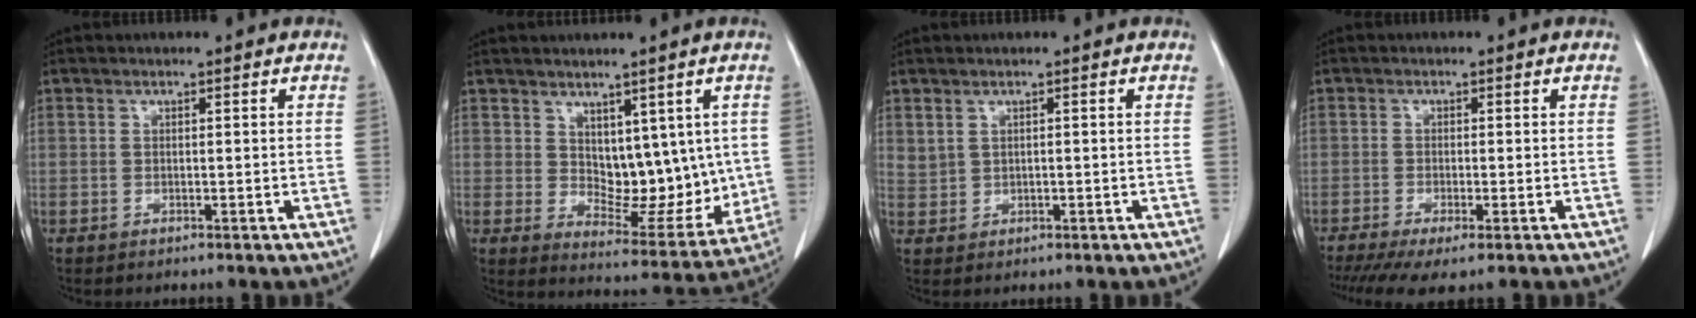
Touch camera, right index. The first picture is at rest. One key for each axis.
{"total": 10.2, "fx": 2.5, "fy": 6.0, "fz": 7.9, "tx": -0.091, "ty": -0.006, "tz": 0.057}
{"total": 1.5, "fx": 1.0, "fy": 0.9, "fz": 0.6, "tx": -0.013, "ty": 0.000, "tz": 0.027}
{"total": 6.5, "fx": -4.6, "fy": 0.9, "fz": 4.6, "tx": -0.069, "ty": -0.017, "tz": -0.074}